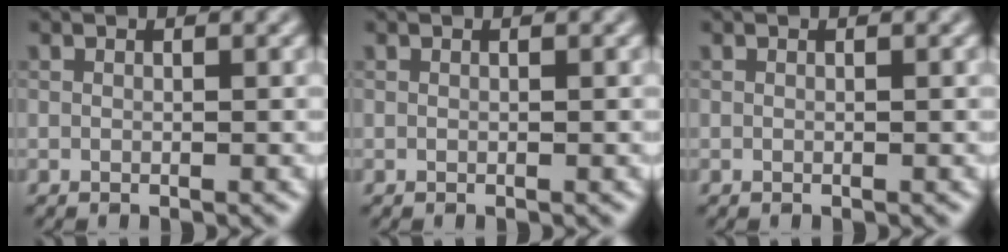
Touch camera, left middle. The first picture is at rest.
{"total": 0.0}
{"total": 0.0}